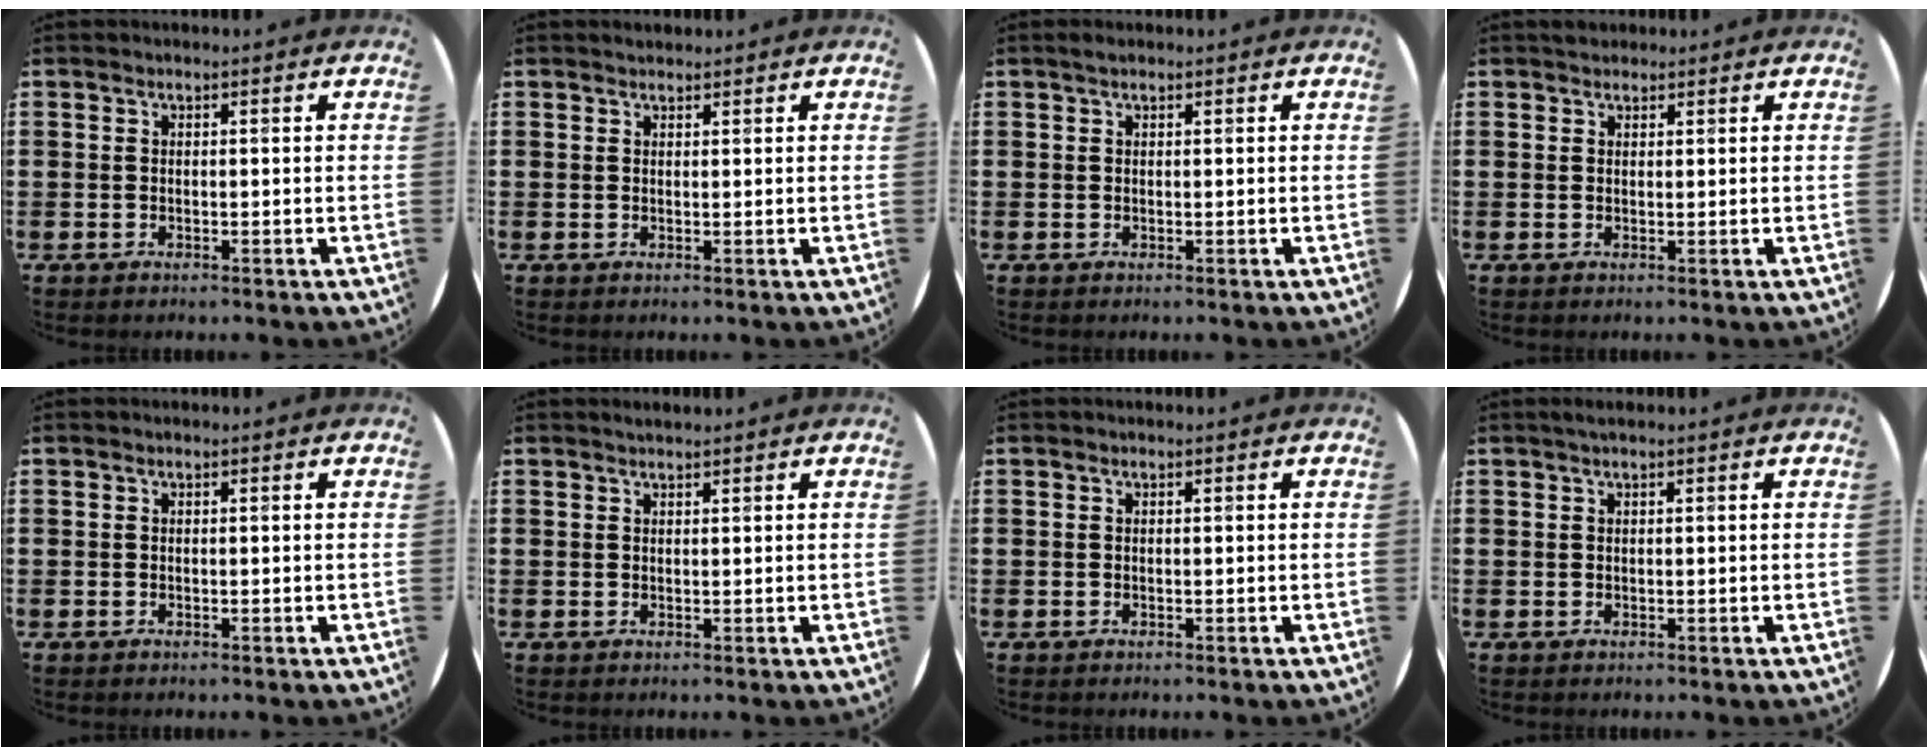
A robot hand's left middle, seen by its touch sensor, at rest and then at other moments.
{"total": 0.8, "force": [0.7, 0.2, 0.0], "torque": [0.001, 0.003, 0.014]}
{"total": 0.5, "force": [0.3, 0.3, 0.2], "torque": [-0.004, 0.004, 0.006]}
{"total": 1.0, "force": [0.9, 0.4, -0.1], "torque": [0.002, 0.004, 0.018]}
{"total": 0.0}
{"total": 0.7, "force": [0.7, -0.1, 0.1], "torque": [0.001, 0.001, 0.013]}
{"total": 0.0}
{"total": 0.6, "force": [0.4, -0.1, 0.4], "torque": [-0.006, 0.002, 0.006]}